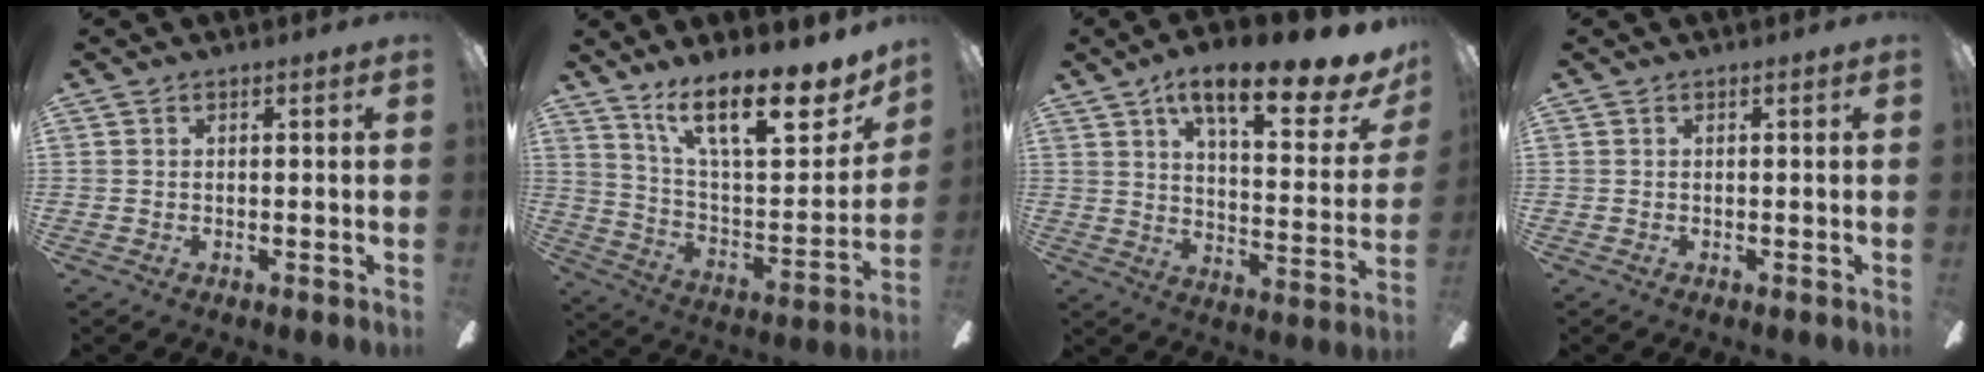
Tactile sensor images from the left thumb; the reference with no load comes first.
{"total": 20.4, "force": [13.8, 6.6, 13.5], "torque": [-0.203, -0.099, 0.230]}
{"total": 17.7, "force": [12.1, 5.3, 11.8], "torque": [-0.182, -0.073, 0.196]}
{"total": 0.0}